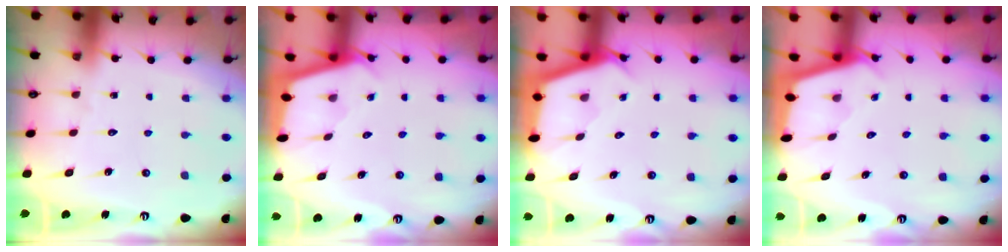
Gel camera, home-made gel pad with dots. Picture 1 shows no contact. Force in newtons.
{"total": 2.0, "press": 2.0, "slide": 0.2}
{"total": 2.5, "press": 2.5, "slide": 0.1}
{"total": 2.0, "press": 2.0, "slide": 0.2}